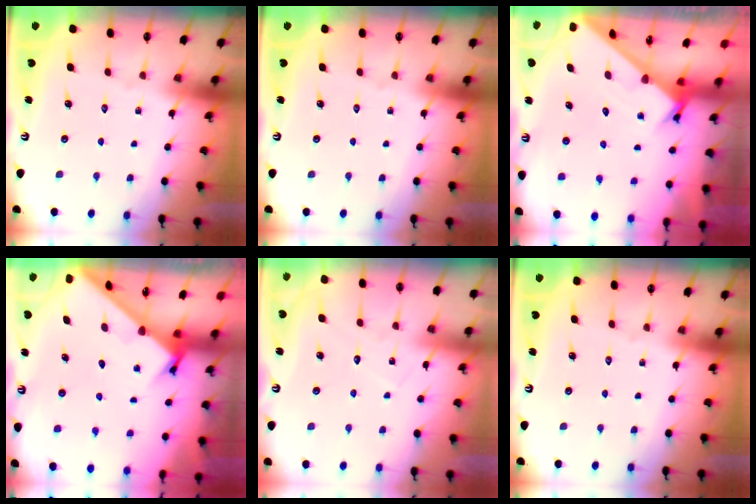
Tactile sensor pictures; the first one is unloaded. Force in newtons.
{"total": 0.0}
{"total": 1.7, "press": 1.7, "slide": 0.1}
{"total": 2.1, "press": 2.1, "slide": 0.2}
{"total": 5.3, "press": 5.3, "slide": 0.5}
{"total": 0.0}